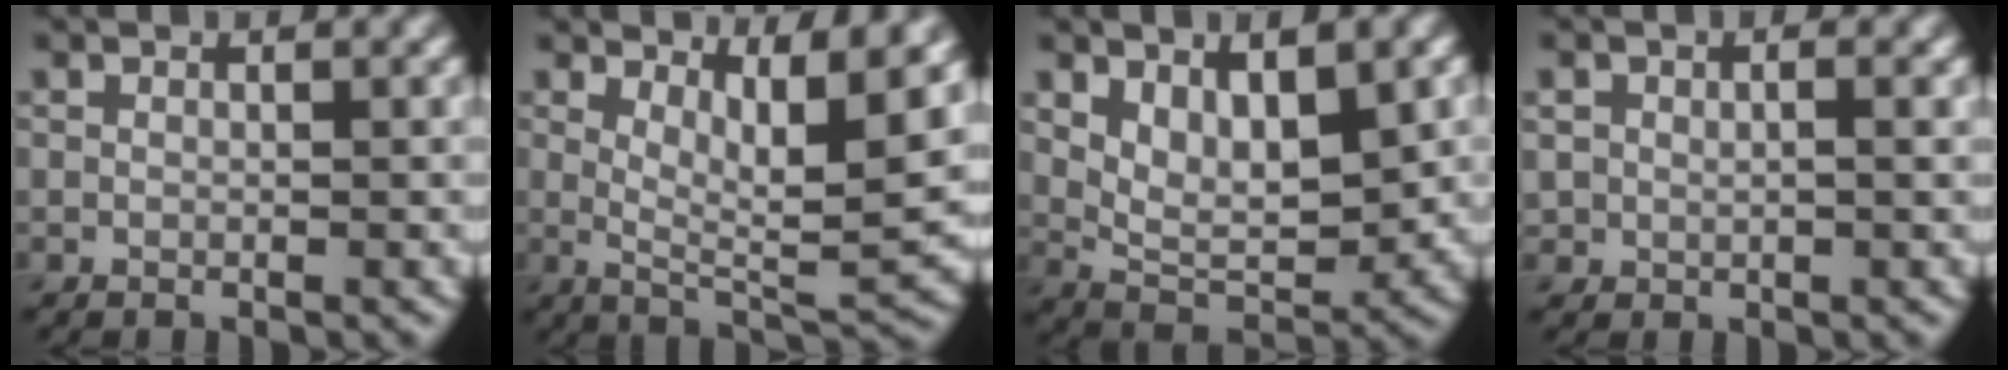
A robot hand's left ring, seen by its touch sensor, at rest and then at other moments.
{"total": 6.8, "force": [3.0, 1.7, 5.9], "torque": [-0.089, -0.017, 0.056]}
{"total": 6.0, "force": [1.8, 3.1, 4.8], "torque": [-0.087, -0.012, 0.038]}
{"total": 2.1, "force": [0.5, 1.5, 1.3], "torque": [-0.026, -0.003, 0.014]}